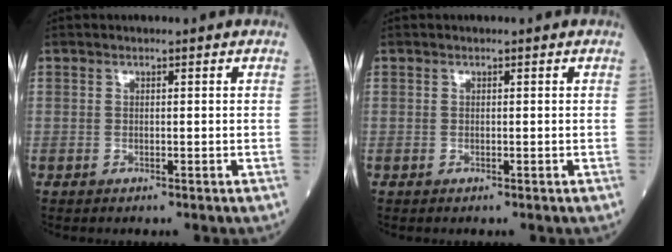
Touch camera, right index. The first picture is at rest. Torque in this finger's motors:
{"motor_torque": [0.00, 0.00, 0.00, 0.00]}